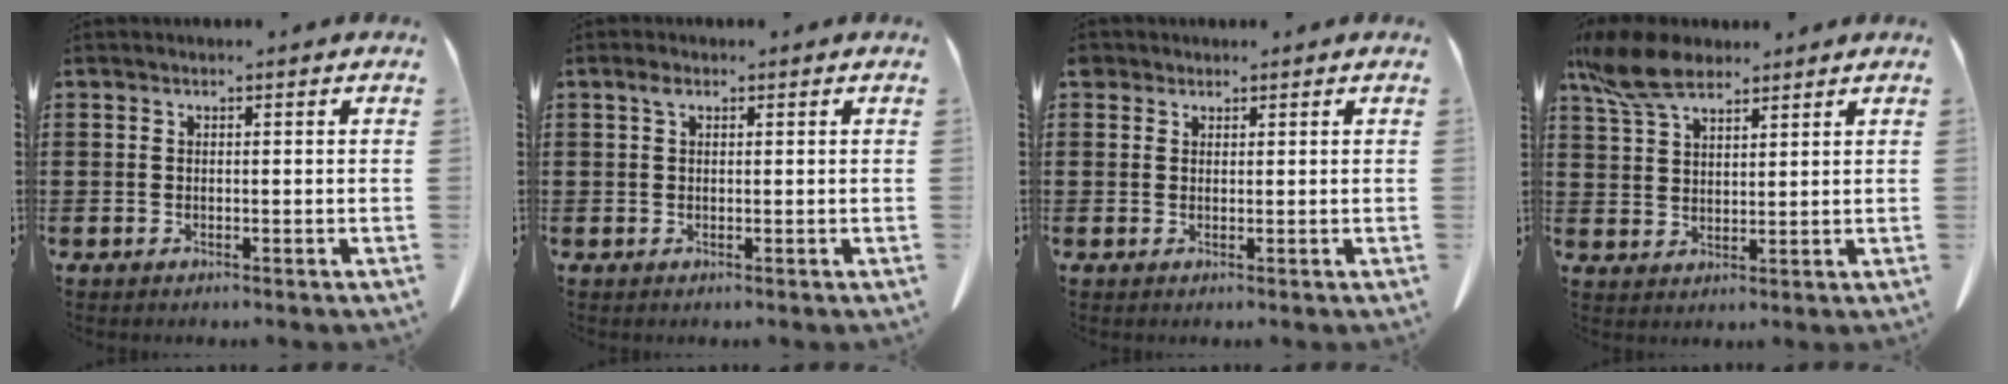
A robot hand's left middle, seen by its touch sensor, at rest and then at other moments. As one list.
[{"total": 1.4, "force": [0.6, 0.7, 1.1], "torque": [-0.026, 0.004, 0.010]}, {"total": 1.3, "force": [1.0, 0.8, 0.1], "torque": [-0.007, 0.002, 0.021]}, {"total": 7.6, "force": [5.9, 3.1, 3.8], "torque": [-0.095, -0.005, 0.112]}]